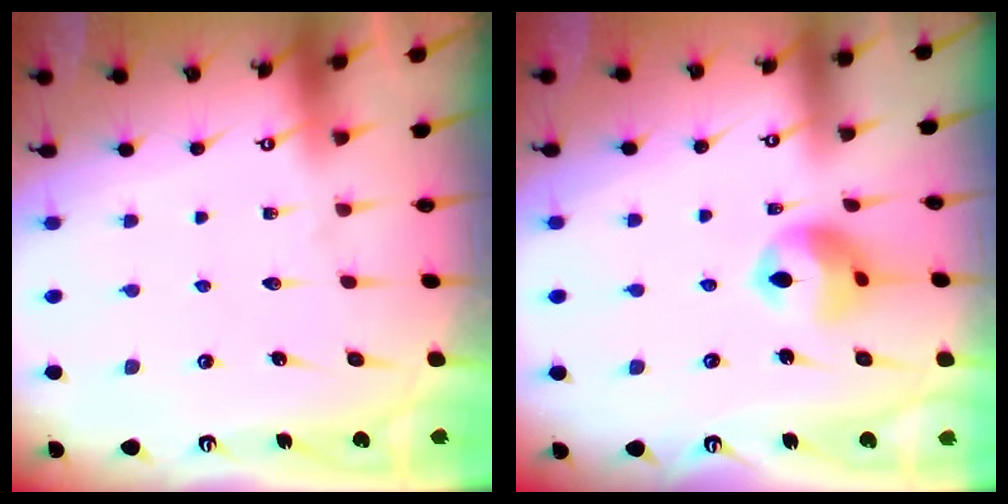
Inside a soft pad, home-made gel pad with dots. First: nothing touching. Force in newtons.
{"total": 10.3, "press": 10.2, "slide": 0.8}